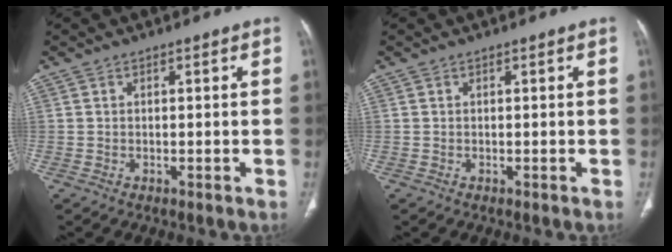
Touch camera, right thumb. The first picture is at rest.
{"total": 0.0}